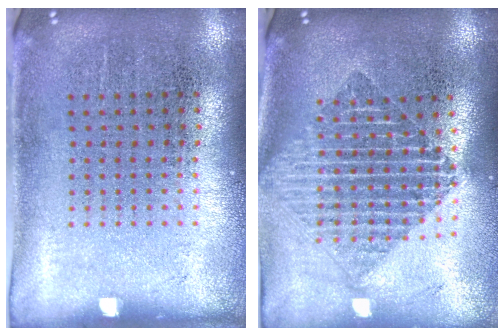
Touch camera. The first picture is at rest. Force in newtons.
{"total": 1.9, "press": 1.6, "slide": 1.1}